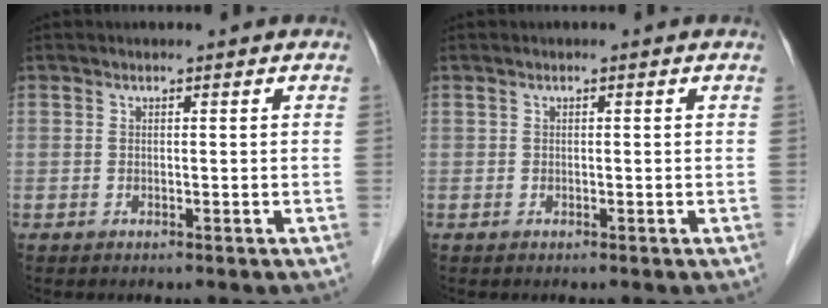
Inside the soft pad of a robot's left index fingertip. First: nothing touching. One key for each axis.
{"total": 0.0}